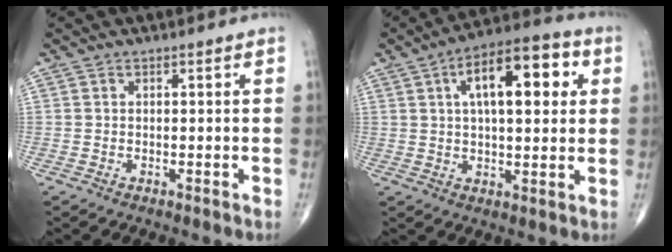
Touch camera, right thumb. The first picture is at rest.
{"total": 16.0, "force": [4.6, 6.8, 13.7], "torque": [-0.186, 0.014, 0.063]}